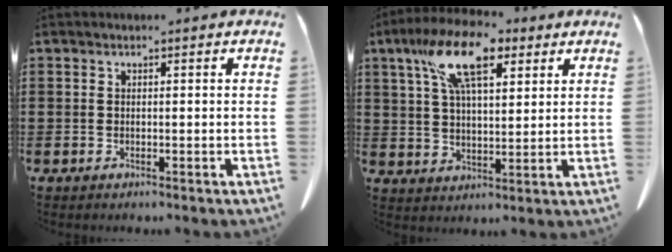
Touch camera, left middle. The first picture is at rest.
{"total": 12.9, "force": [7.3, 5.1, 9.2], "torque": [-0.188, 0.001, 0.133]}